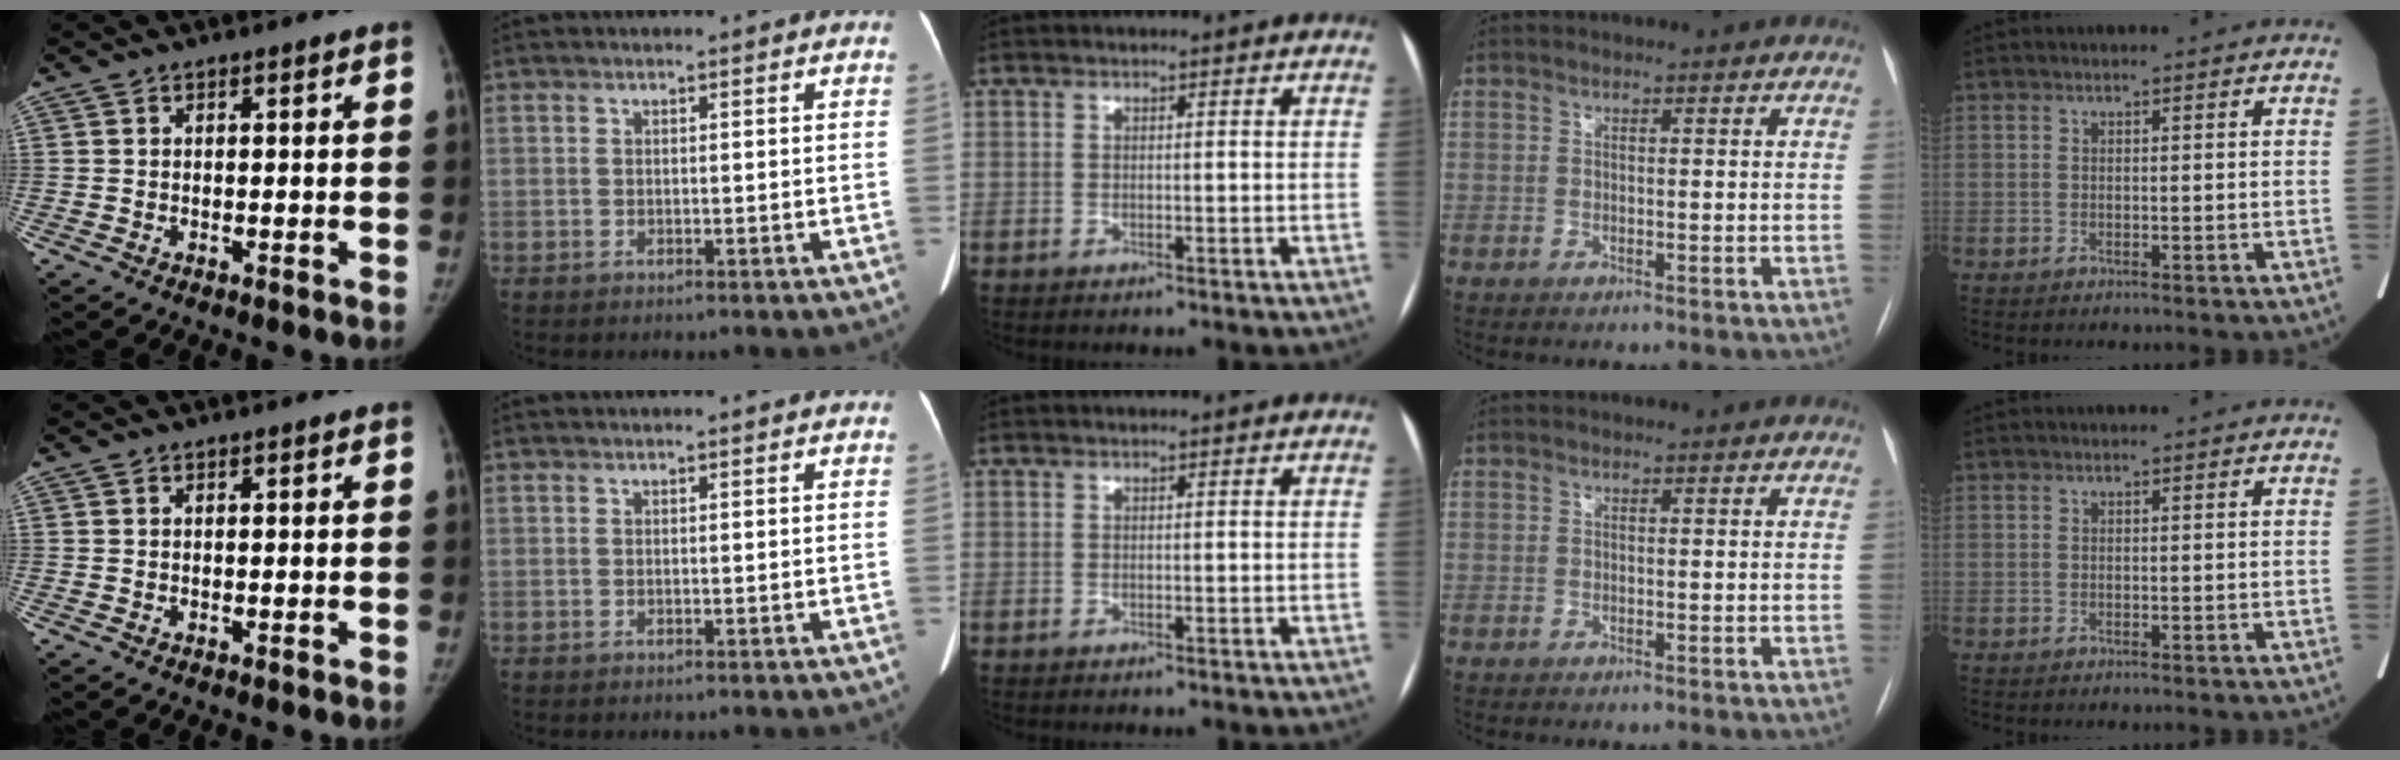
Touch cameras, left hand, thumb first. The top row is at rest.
{}